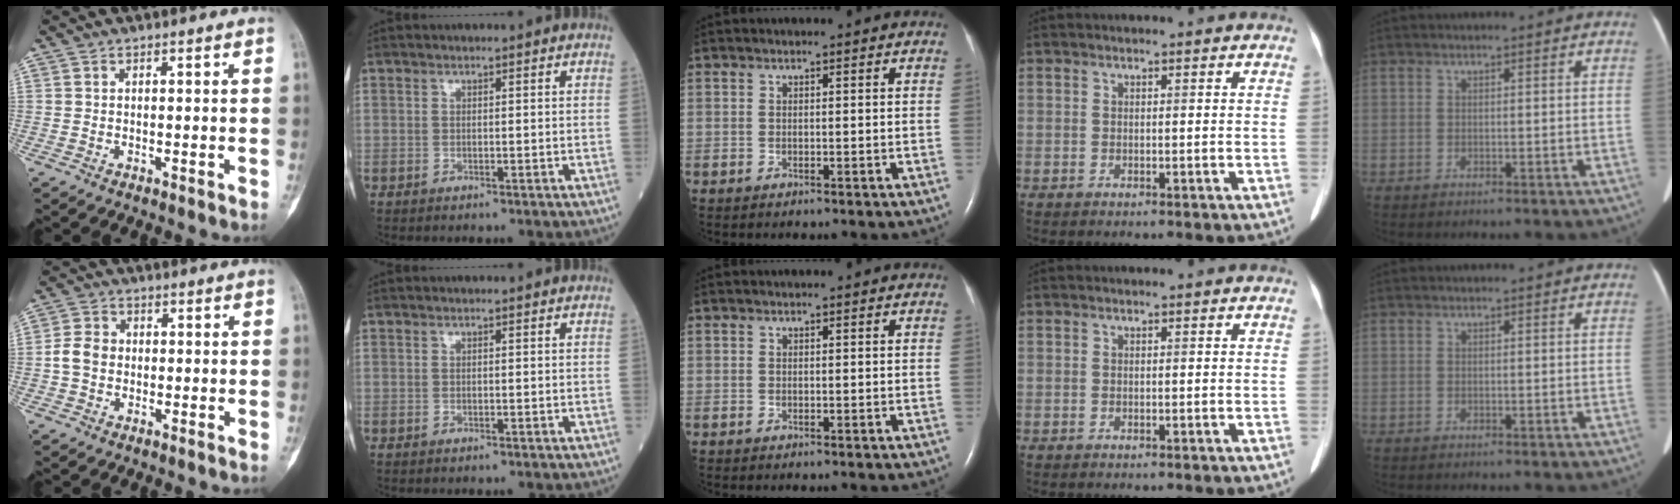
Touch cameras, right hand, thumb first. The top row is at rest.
{"thumb": {"total": 4.6, "force": [-0.5, 3.7, 2.7], "torque": [-0.051, 0.013, -0.016]}}